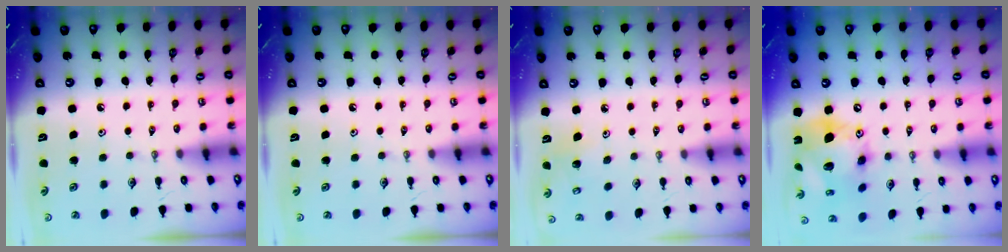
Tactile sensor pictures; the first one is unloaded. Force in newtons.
{"total": 0.0}
{"total": 4.6, "press": 4.2, "slide": 1.7}
{"total": 18.3, "press": 18.2, "slide": 2.3}